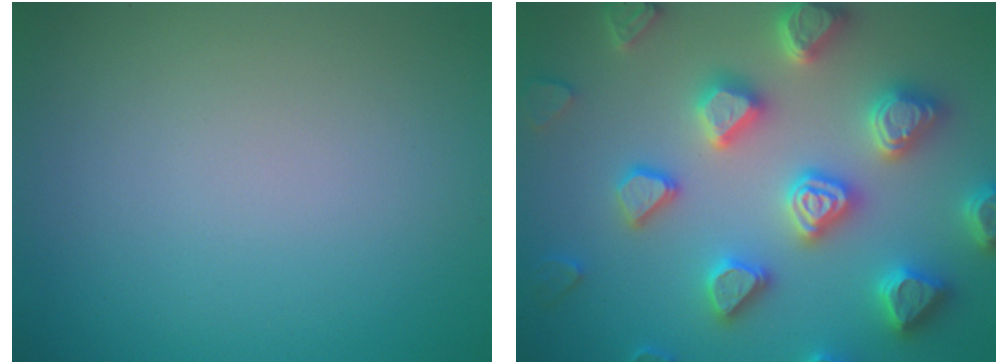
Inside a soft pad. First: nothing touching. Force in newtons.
{"total": 7.4, "press": 7.2, "slide": 1.6}